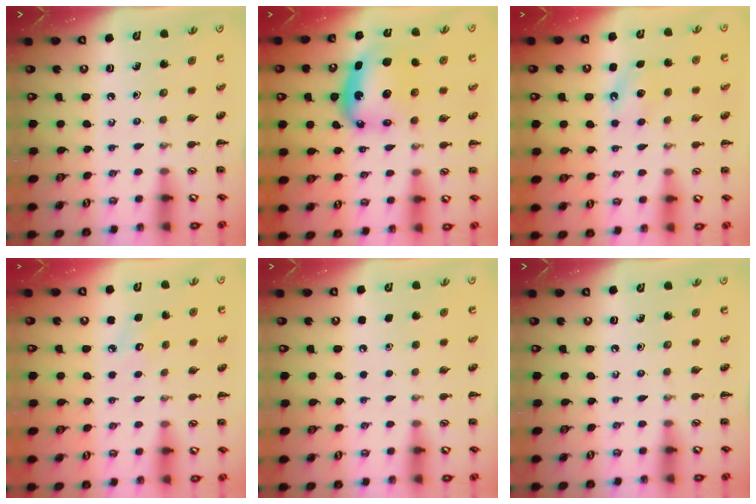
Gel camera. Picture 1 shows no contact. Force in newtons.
{"total": 6.4, "press": 6.3, "slide": 1.3}
{"total": 6.8, "press": 6.6, "slide": 1.6}
{"total": 5.7, "press": 5.4, "slide": 1.7}
{"total": 1.6, "press": 1.6, "slide": 0.1}
{"total": 0.0}